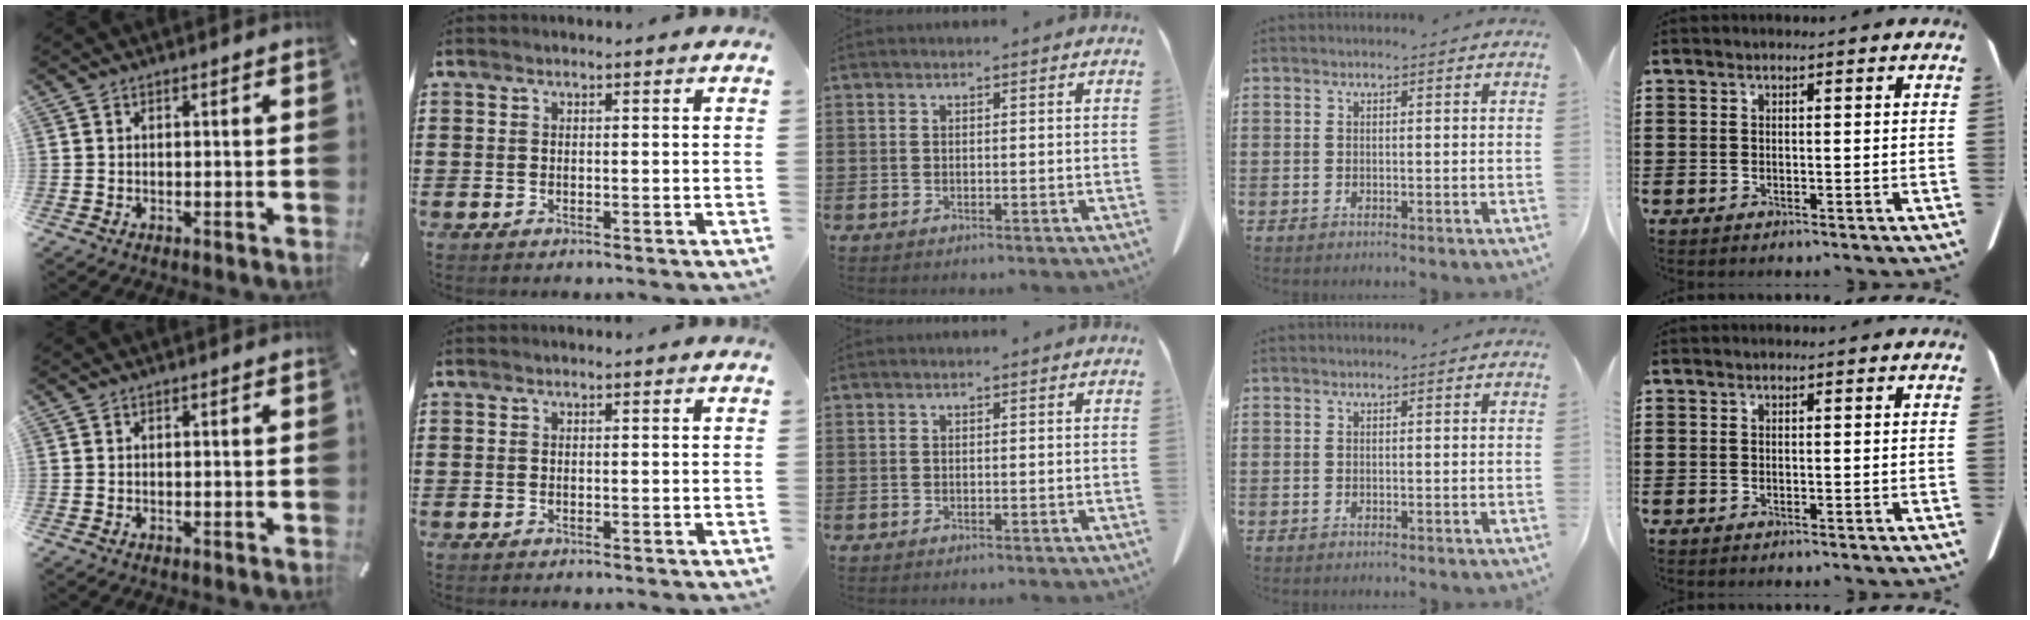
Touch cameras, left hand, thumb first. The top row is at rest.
{}